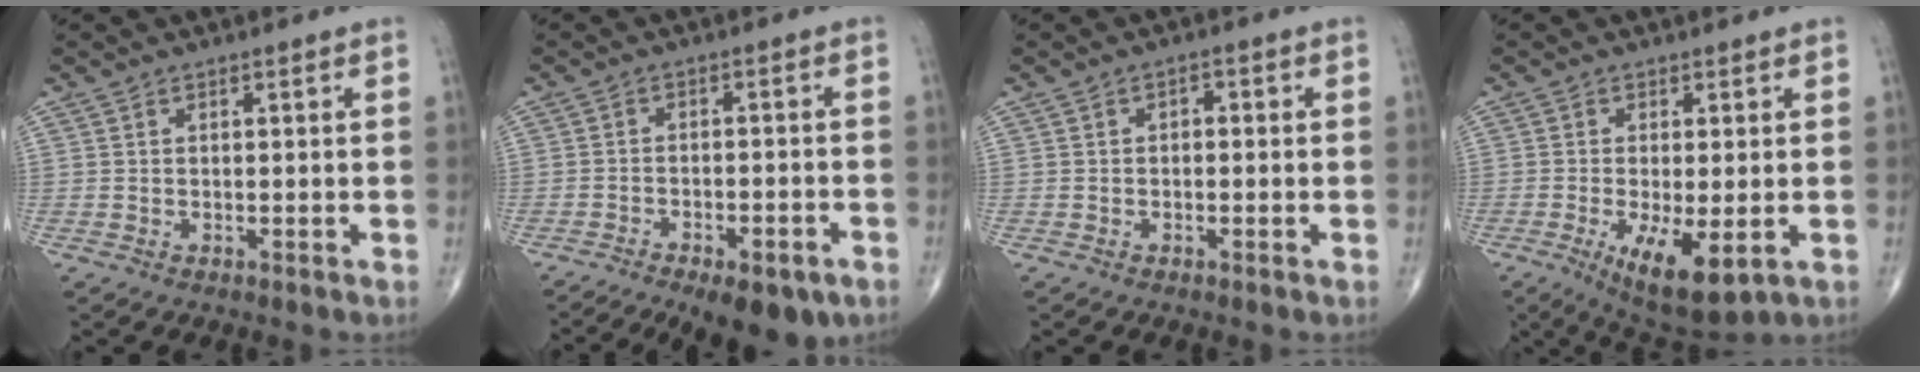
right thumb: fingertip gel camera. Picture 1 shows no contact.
{"total": 14.2, "force": [-9.4, 5.9, 8.8], "torque": [-0.136, 0.027, -0.130]}
{"total": 1.4, "force": [-0.1, 1.0, 1.1], "torque": [-0.004, 0.005, -0.008]}
{"total": 10.6, "force": [-3.3, 3.8, 9.3], "torque": [-0.154, -0.020, -0.042]}